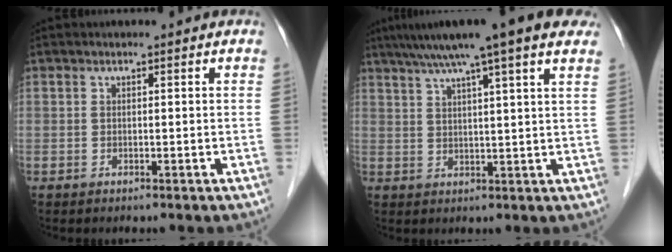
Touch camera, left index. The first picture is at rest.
{"total": 13.2, "force": [9.6, -0.1, 9.0], "torque": [-0.141, 0.036, 0.124]}